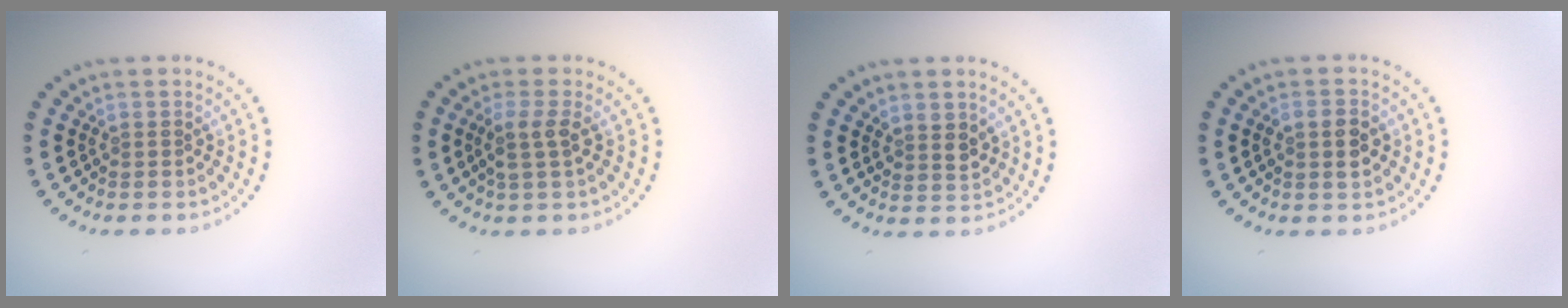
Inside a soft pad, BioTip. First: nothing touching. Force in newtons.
{"total": 2.2, "press": 1.8, "slide": 1.3}
{"total": 1.8, "press": 1.6, "slide": 0.9}
{"total": 2.2, "press": 2.2, "slide": 0.2}